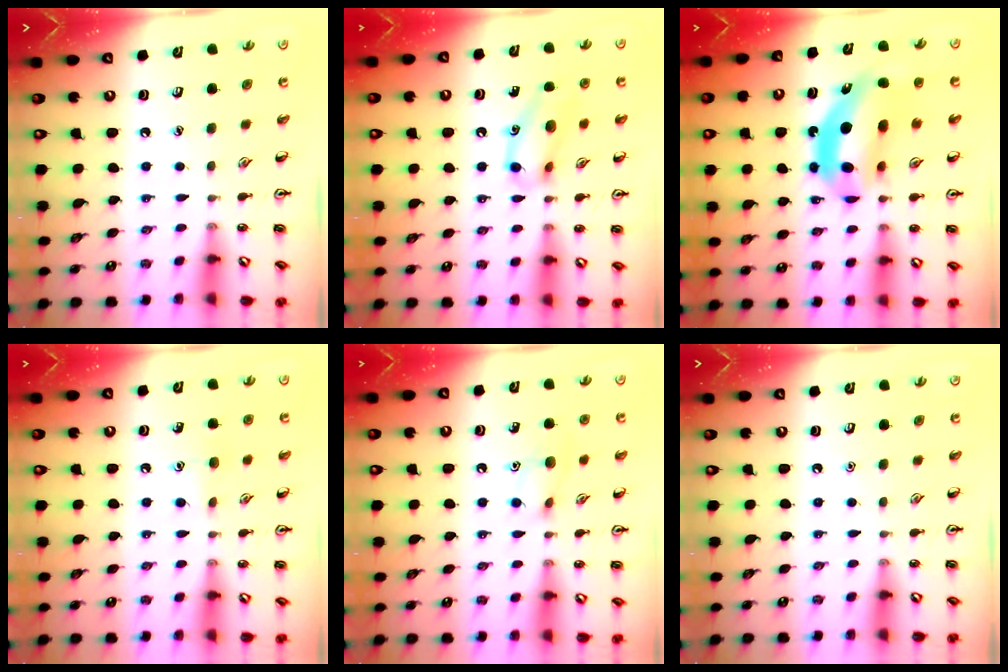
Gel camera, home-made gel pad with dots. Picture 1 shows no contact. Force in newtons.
{"total": 12.1, "press": 12.0, "slide": 1.8}
{"total": 12.1, "press": 11.4, "slide": 3.8}
{"total": 5.7, "press": 5.5, "slide": 1.5}
{"total": 8.2, "press": 8.1, "slide": 1.5}
{"total": 0.0}